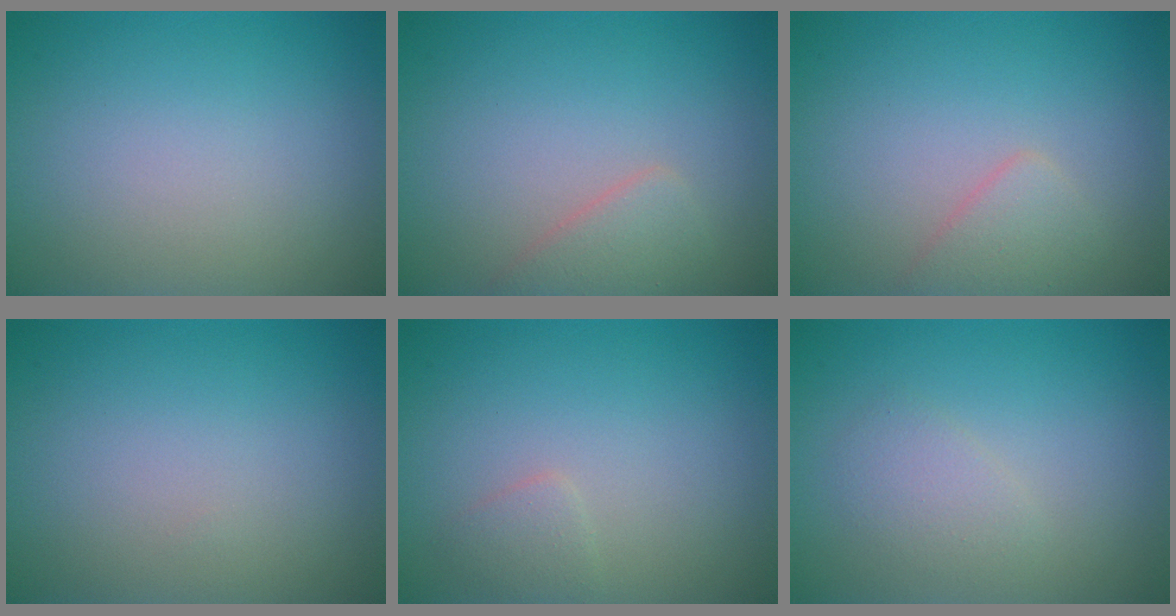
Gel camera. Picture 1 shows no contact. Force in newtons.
{"total": 2.0, "press": 2.0, "slide": 0.1}
{"total": 1.8, "press": 1.8, "slide": 0.1}
{"total": 0.0}
{"total": 1.1, "press": 1.1, "slide": 0.1}
{"total": 1.6, "press": 1.6, "slide": 0.0}